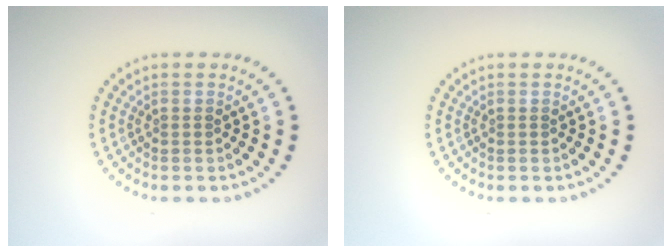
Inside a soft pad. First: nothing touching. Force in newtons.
{"total": 0.0}